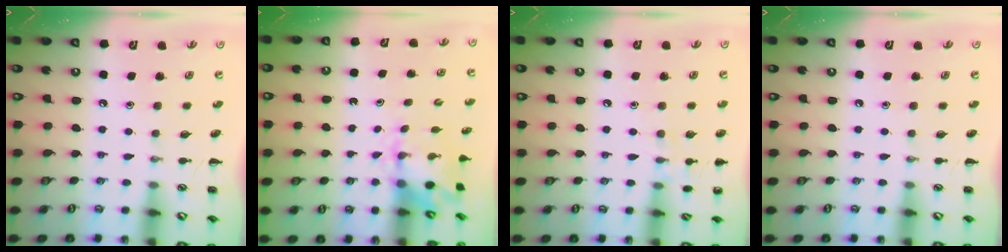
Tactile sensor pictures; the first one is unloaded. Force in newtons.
{"total": 2.5, "press": 2.3, "slide": 1.0}
{"total": 7.1, "press": 6.7, "slide": 2.2}
{"total": 0.0}